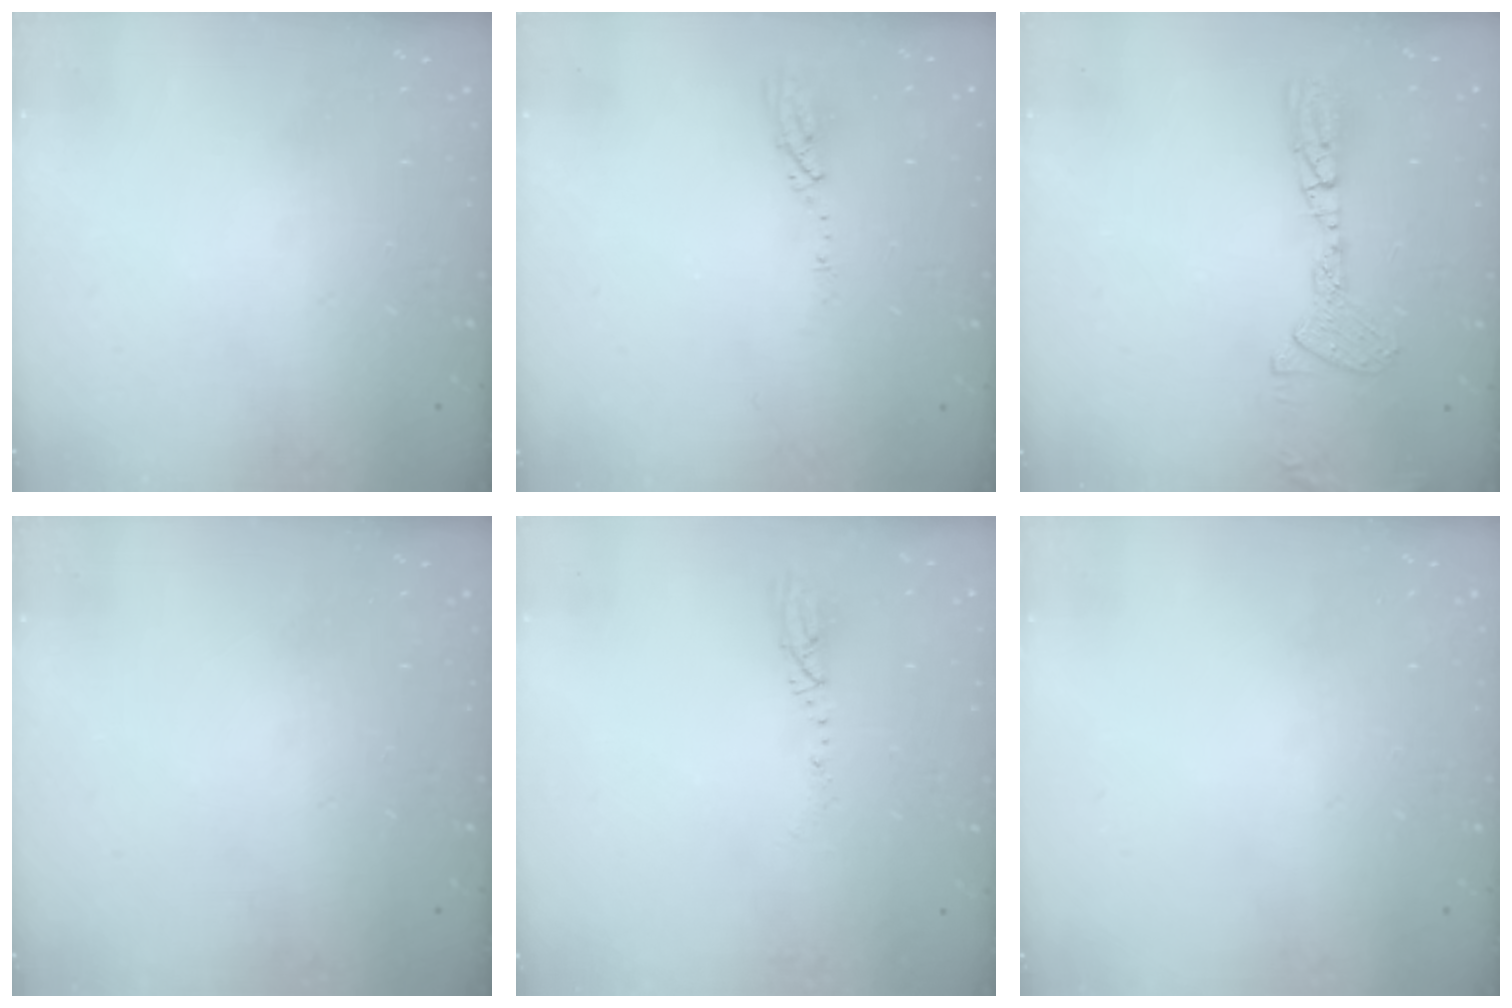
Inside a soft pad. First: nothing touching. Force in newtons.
{"total": 3.7, "press": 3.7, "slide": 0.2}
{"total": 12.0, "press": 11.8, "slide": 2.5}
{"total": 0.0}
{"total": 3.3, "press": 3.3, "slide": 0.8}
{"total": 0.0}